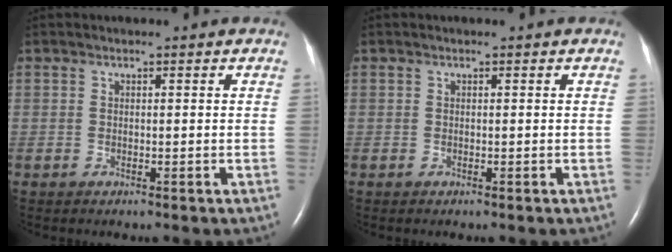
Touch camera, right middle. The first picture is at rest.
{"total": 0.0}